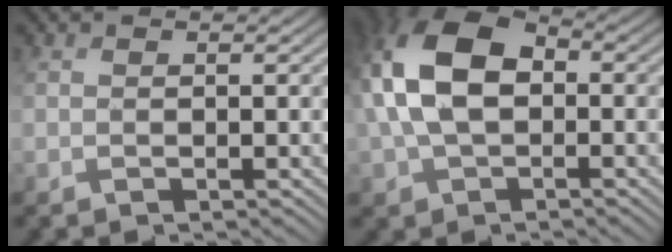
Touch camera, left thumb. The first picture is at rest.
{"total": 11.8, "force": [0.4, 7.6, 9.1], "torque": [-0.219, 0.009, 0.000]}